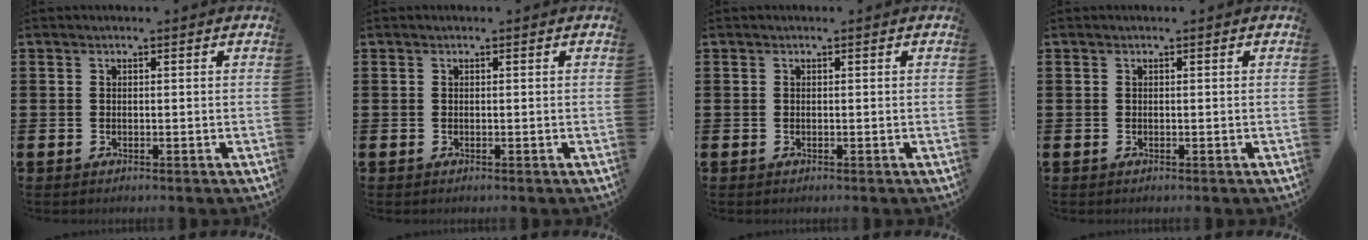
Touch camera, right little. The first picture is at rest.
{"total": 0.0}
{"total": 0.0}
{"total": 0.0}